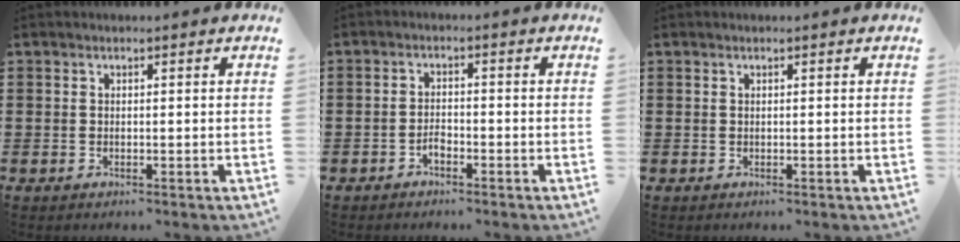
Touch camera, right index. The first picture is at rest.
{"total": 1.7, "force": [-1.3, 0.6, 0.8], "torque": [-0.020, -0.001, -0.025]}
{"total": 0.0}